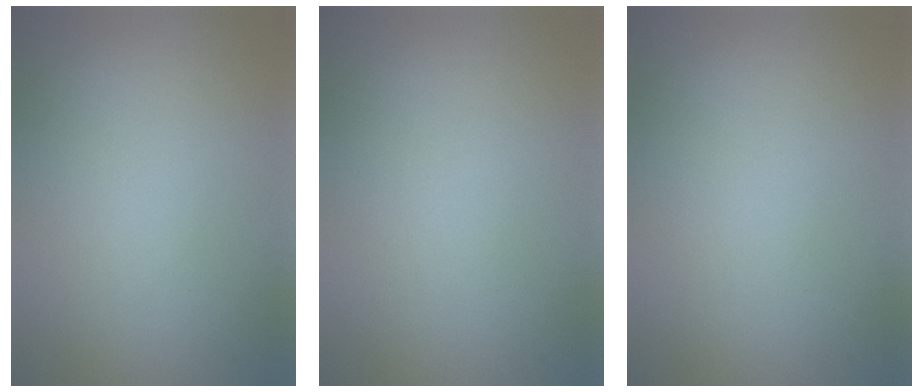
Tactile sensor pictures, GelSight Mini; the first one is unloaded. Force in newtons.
{"total": 0.0}
{"total": 0.0}